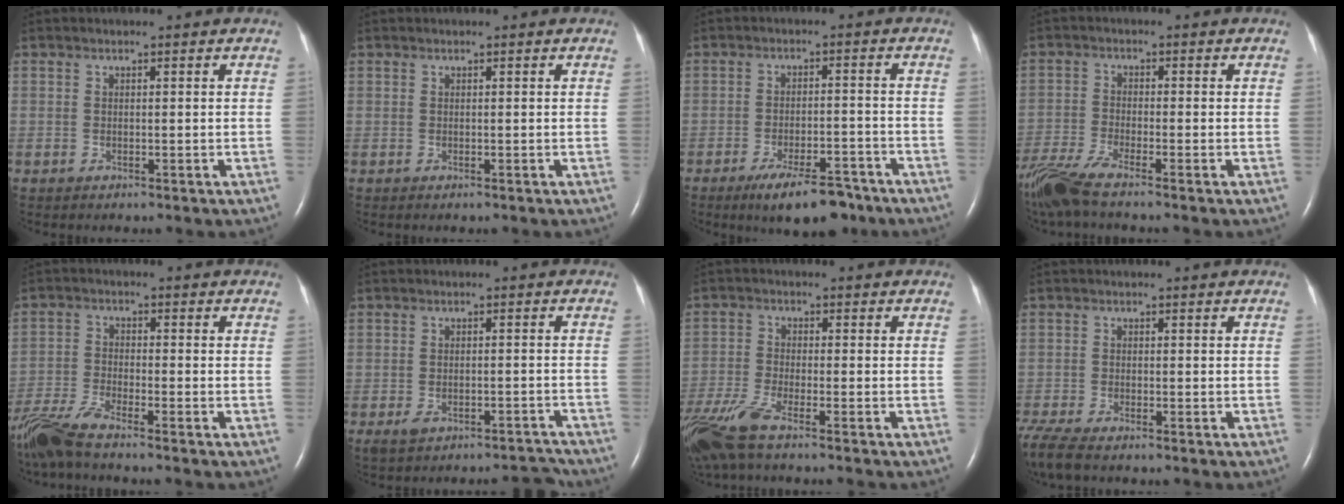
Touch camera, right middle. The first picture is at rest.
{"total": 0.0}
{"total": 9.3, "force": [-7.0, 2.8, 5.5], "torque": [-0.086, -0.007, -0.110]}
{"total": 7.9, "force": [-6.6, 0.0, 4.4], "torque": [-0.095, -0.025, -0.126]}
{"total": 7.7, "force": [-6.6, -0.1, 3.9], "torque": [-0.086, -0.027, -0.130]}
{"total": 5.1, "force": [-4.6, 1.4, 1.6], "torque": [-0.021, 0.008, -0.070]}
{"total": 9.4, "force": [-7.3, 1.0, 5.9], "torque": [-0.126, -0.024, -0.138]}
{"total": 6.8, "force": [-5.7, 1.3, 3.6], "torque": [-0.077, -0.018, -0.105]}